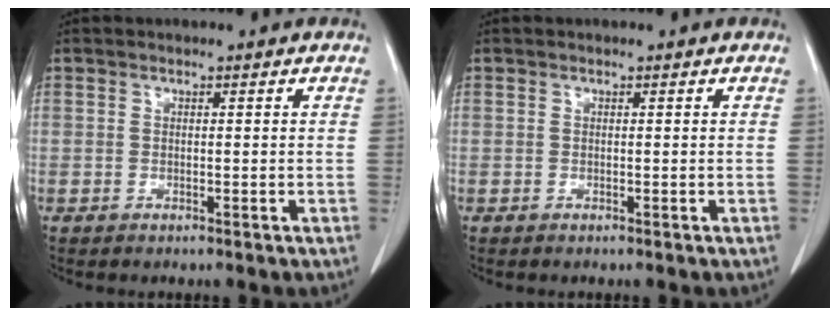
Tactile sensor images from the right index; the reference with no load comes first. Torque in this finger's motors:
{"motor_torque": [0.01, -0.01, 0.01, 0.00]}